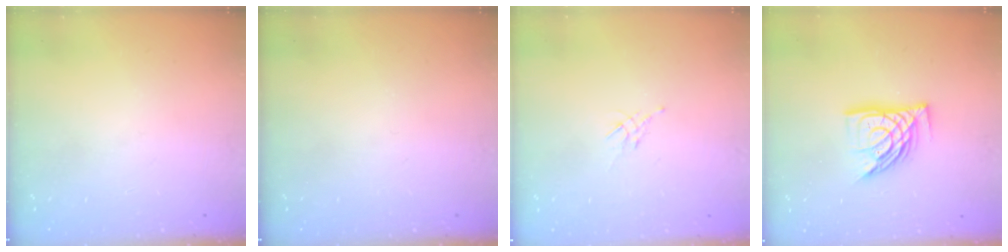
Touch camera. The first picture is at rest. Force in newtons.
{"total": 0.0}
{"total": 2.1, "press": 2.0, "slide": 0.5}
{"total": 12.1, "press": 12.0, "slide": 1.4}